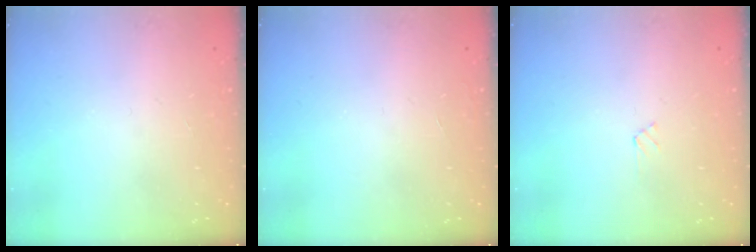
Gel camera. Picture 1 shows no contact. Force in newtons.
{"total": 0.0}
{"total": 2.7, "press": 2.7, "slide": 0.3}